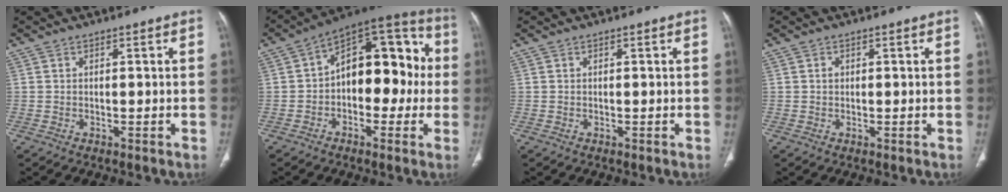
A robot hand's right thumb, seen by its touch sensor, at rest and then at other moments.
{"total": 17.2, "force": [0.0, 10.4, 13.7], "torque": [-0.136, 0.053, -0.015]}
{"total": 0.0}
{"total": 0.8, "force": [0.1, 0.7, 0.4], "torque": [-0.004, 0.002, 0.002]}